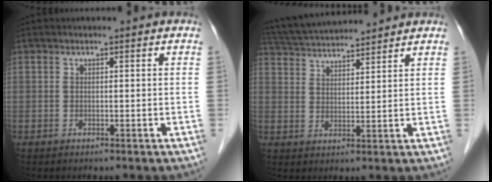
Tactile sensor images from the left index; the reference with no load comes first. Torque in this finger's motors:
{"motor_torque": [-0.07, -0.78, 0.21, 0.05]}